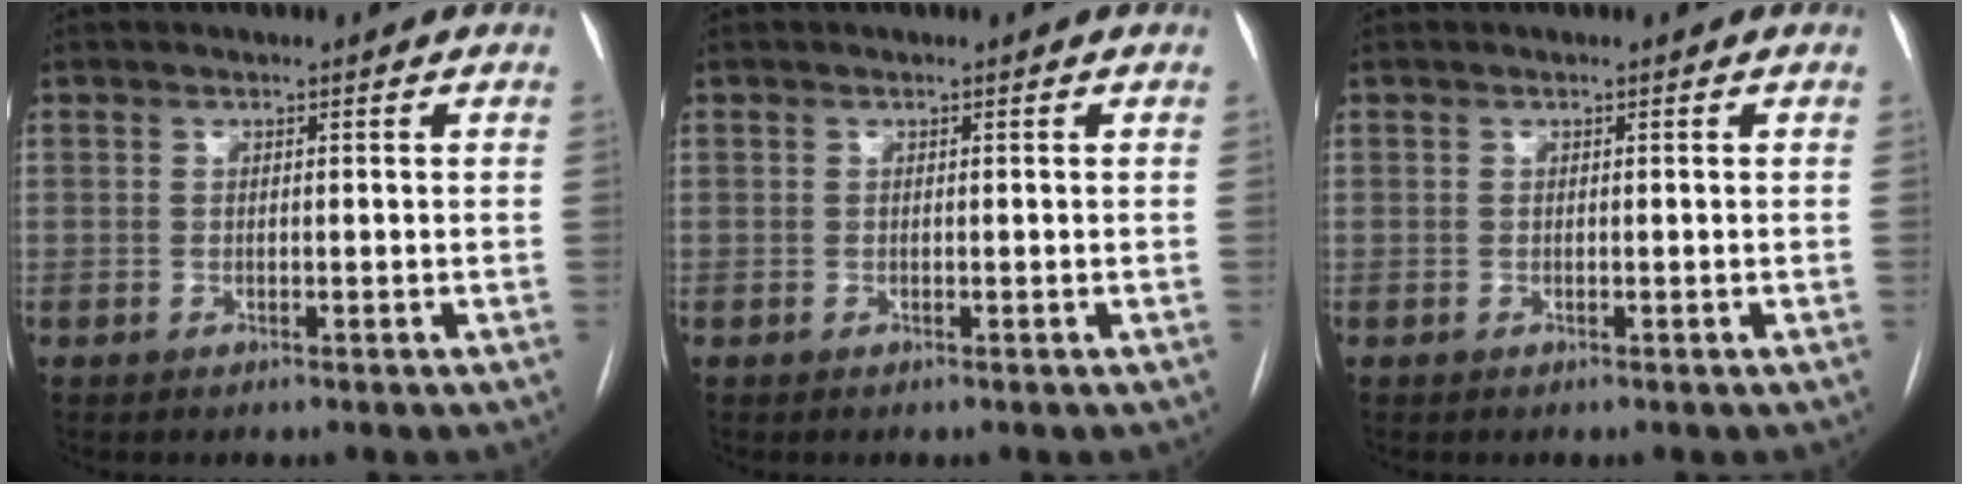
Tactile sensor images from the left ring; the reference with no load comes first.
{"total": 0.0}
{"total": 0.0}